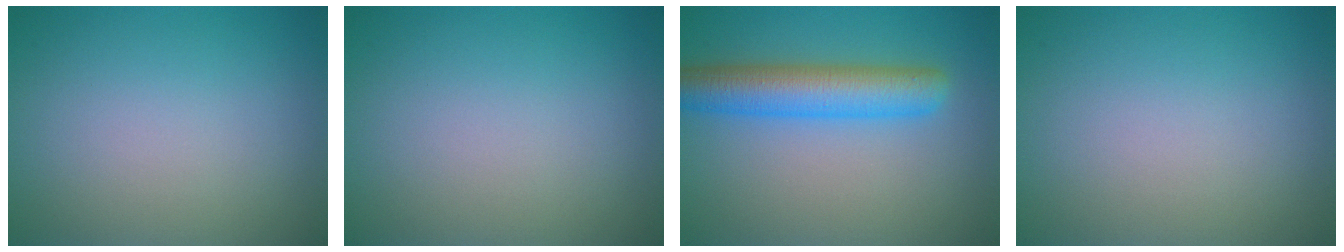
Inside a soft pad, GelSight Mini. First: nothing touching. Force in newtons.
{"total": 0.0}
{"total": 6.1, "press": 6.1, "slide": 0.1}
{"total": 0.0}